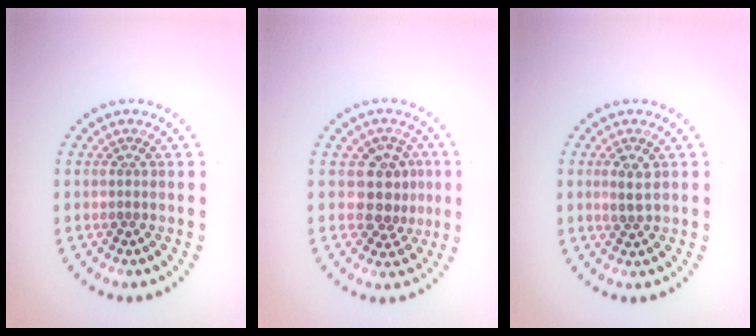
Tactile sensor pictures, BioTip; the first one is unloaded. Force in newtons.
{"total": 3.4, "press": 3.0, "slide": 1.5}
{"total": 1.9, "press": 1.8, "slide": 0.6}